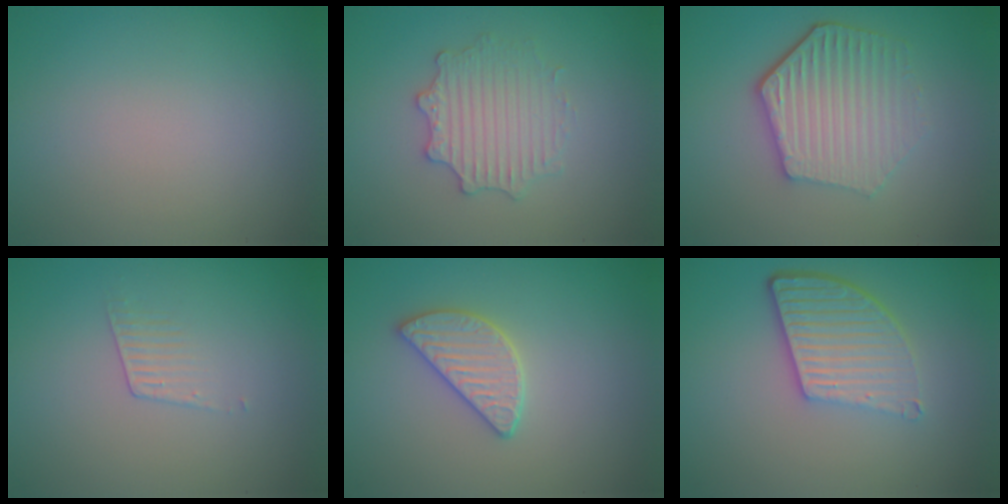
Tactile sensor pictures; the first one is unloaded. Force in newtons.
{"total": 3.0, "press": 2.9, "slide": 0.4}
{"total": 5.5, "press": 4.3, "slide": 3.3}
{"total": 1.1, "press": 0.2, "slide": 1.1}
{"total": 2.9, "press": 2.8, "slide": 0.9}
{"total": 5.5, "press": 3.9, "slide": 3.9}